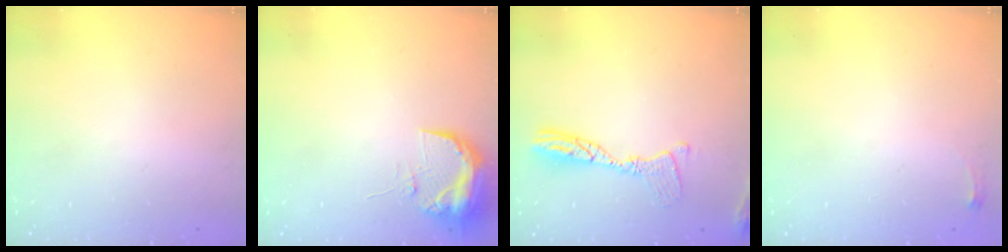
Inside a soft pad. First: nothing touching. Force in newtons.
{"total": 10.4, "press": 10.4, "slide": 1.2}
{"total": 12.4, "press": 12.4, "slide": 1.1}
{"total": 2.8, "press": 2.8, "slide": 0.4}